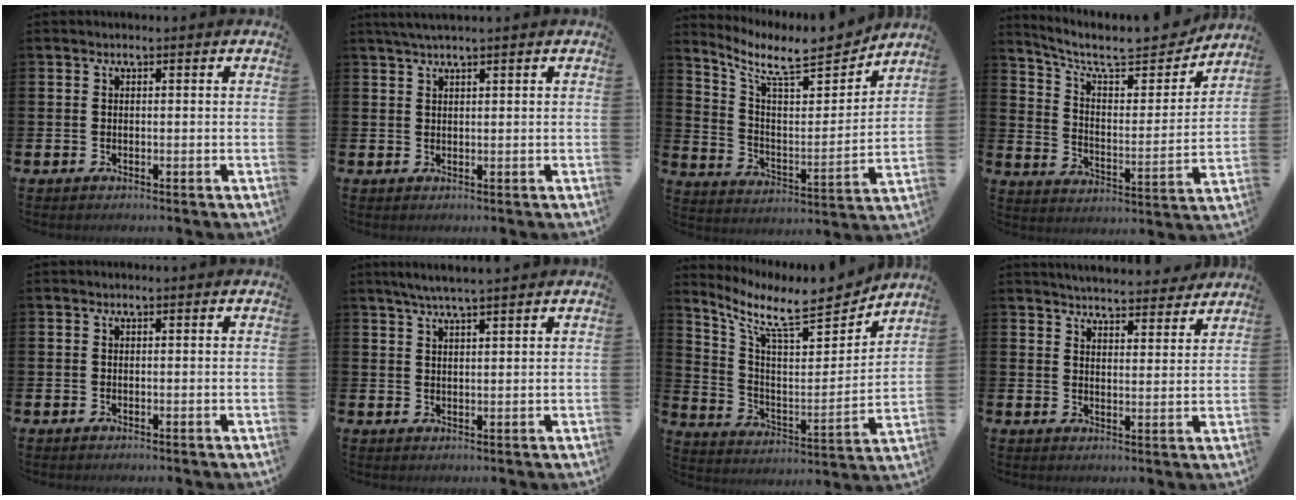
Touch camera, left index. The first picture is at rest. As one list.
[{"total": 1.9, "force": [1.5, -0.1, 1.1], "torque": [-0.031, 0.006, 0.029]}, {"total": 9.1, "force": [8.0, 2.3, 3.6], "torque": [-0.107, -0.060, 0.138]}, {"total": 8.6, "force": [7.6, 2.4, 3.2], "torque": [-0.090, -0.062, 0.128]}, {"total": 0.0}, {"total": 3.8, "force": [3.4, -0.2, 1.6], "torque": [-0.039, -0.005, 0.062]}, {"total": 10.2, "force": [8.7, 2.4, 4.8], "torque": [-0.122, -0.066, 0.146]}, {"total": 5.3, "force": [5.2, 0.5, 0.2], "torque": [-0.013, -0.037, 0.092]}]